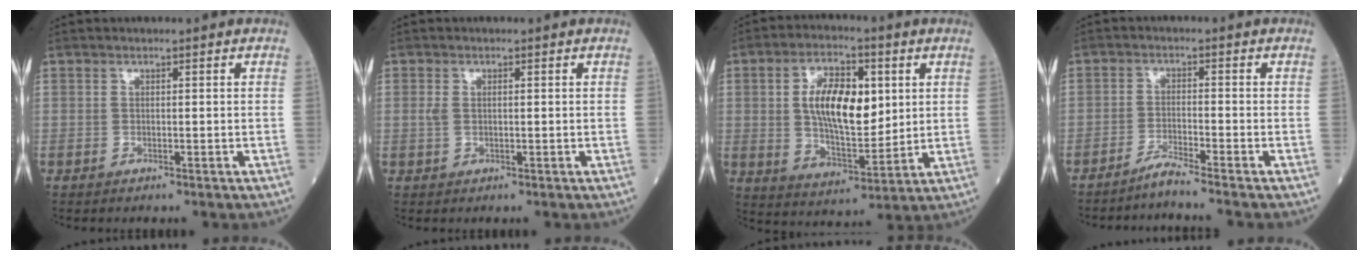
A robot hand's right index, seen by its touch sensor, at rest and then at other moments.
{"total": 1.7, "force": [0.2, 0.9, 1.4], "torque": [-0.037, 0.007, 0.004]}
{"total": 12.5, "force": [2.5, 5.4, 11.0], "torque": [-0.203, 0.008, 0.046]}
{"total": 3.3, "force": [-2.9, -1.4, 0.7], "torque": [-0.017, -0.014, -0.057]}